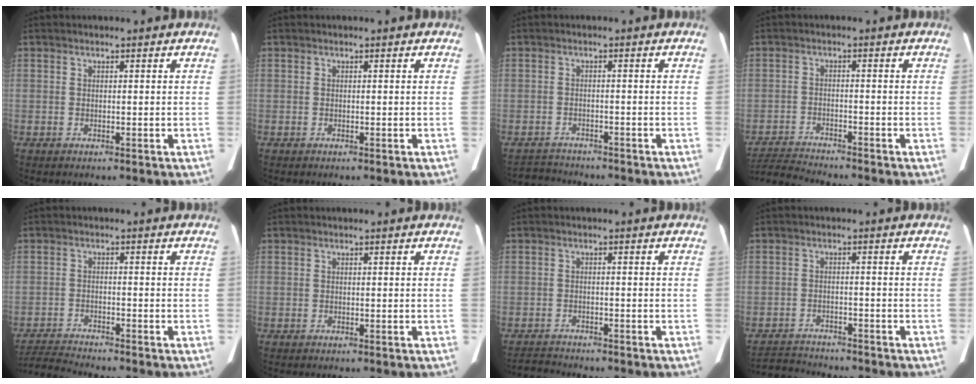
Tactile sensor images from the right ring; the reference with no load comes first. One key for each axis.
{"total": 0.0}
{"total": 4.3, "fx": -4.3, "fy": 0.5, "fz": 0.1, "tx": -0.007, "ty": -0.013, "tz": -0.068}
{"total": 6.6, "fx": -6.5, "fy": -1.0, "fz": 0.7, "tx": -0.017, "ty": -0.011, "tz": -0.115}
{"total": 5.5, "fx": -5.4, "fy": -1.0, "fz": 0.3, "tx": -0.013, "ty": -0.014, "tz": -0.097}
{"total": 0.0}
{"total": 3.7, "fx": -3.7, "fy": 0.2, "fz": 0.3, "tx": -0.008, "ty": -0.016, "tz": -0.061}
{"total": 6.4, "fx": -6.4, "fy": 0.6, "fz": 0.7, "tx": -0.019, "ty": -0.006, "tz": -0.103}